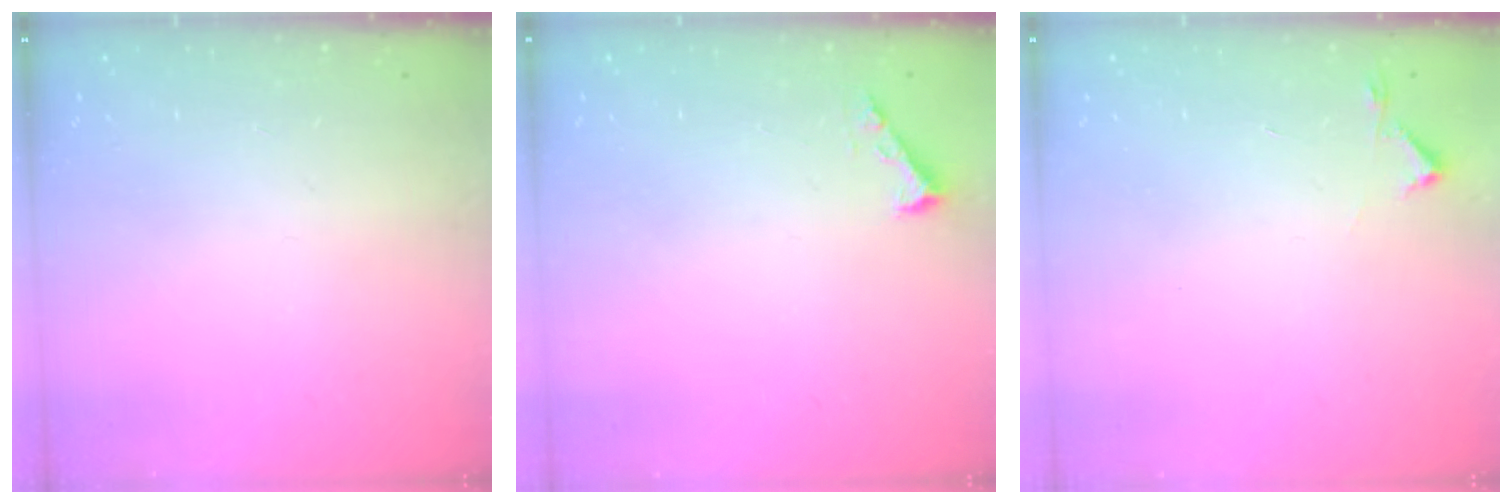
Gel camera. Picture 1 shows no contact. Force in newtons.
{"total": 2.3, "press": 2.3, "slide": 0.3}
{"total": 2.7, "press": 2.6, "slide": 0.4}